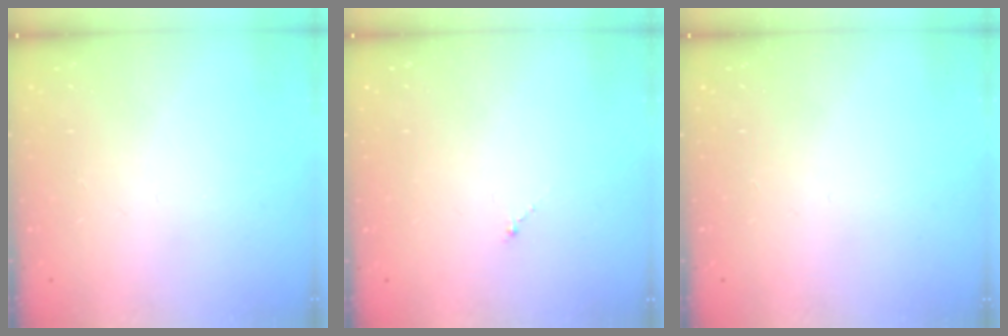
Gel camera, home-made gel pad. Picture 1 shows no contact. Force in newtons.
{"total": 0.0}
{"total": 0.0}